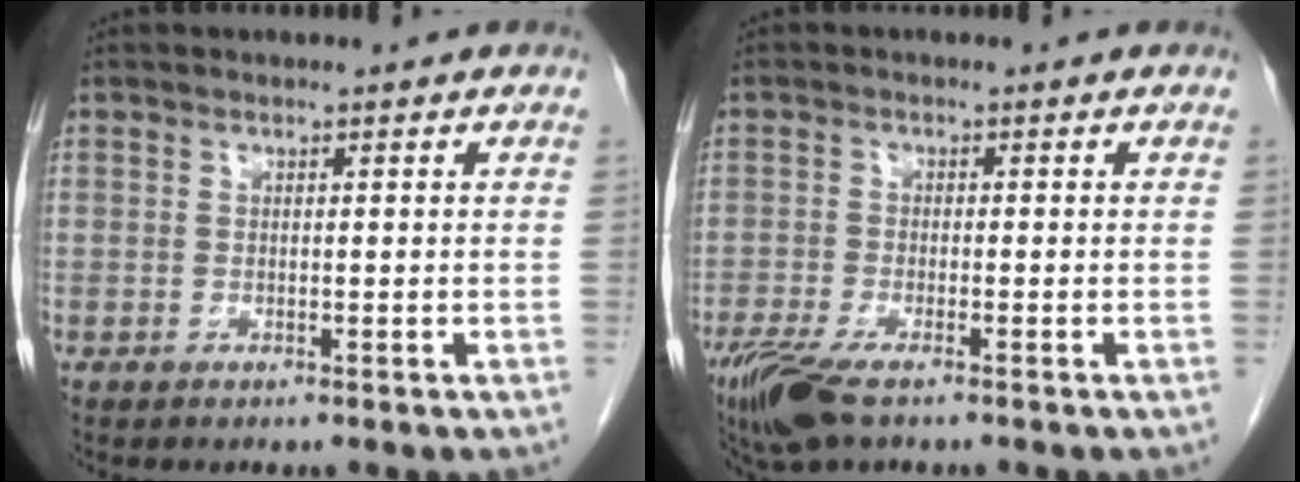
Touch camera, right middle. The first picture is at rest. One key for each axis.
{"total": 6.6, "fx": -4.5, "fy": 1.5, "fz": 4.6, "tx": -0.091, "ty": -0.018, "tz": -0.082}